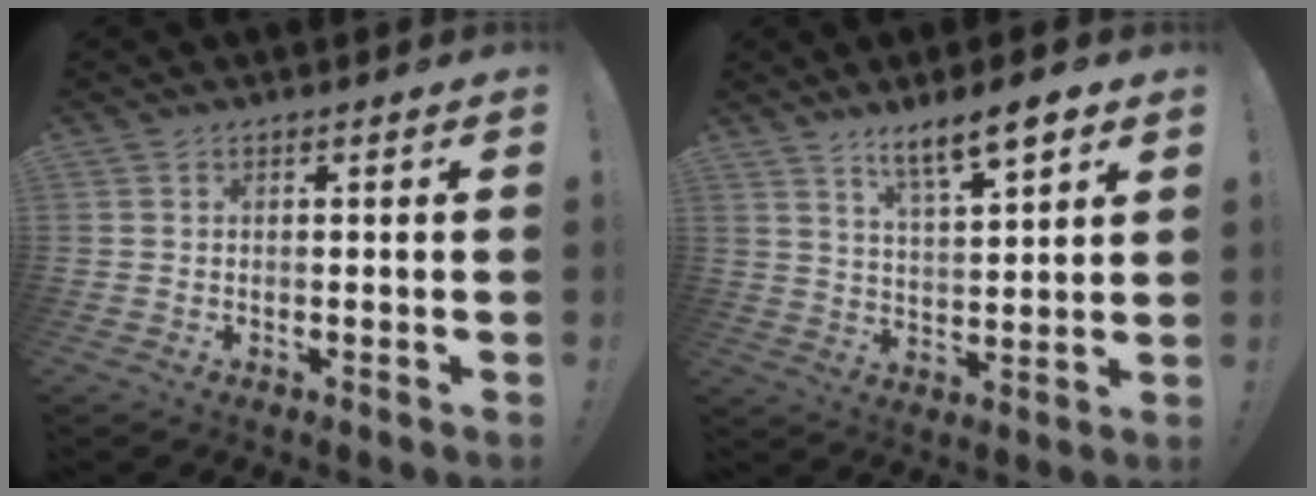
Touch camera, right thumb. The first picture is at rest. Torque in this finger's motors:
{"motor_torque": [0.05, 0.09, 0.49, 0.96, 0.01]}